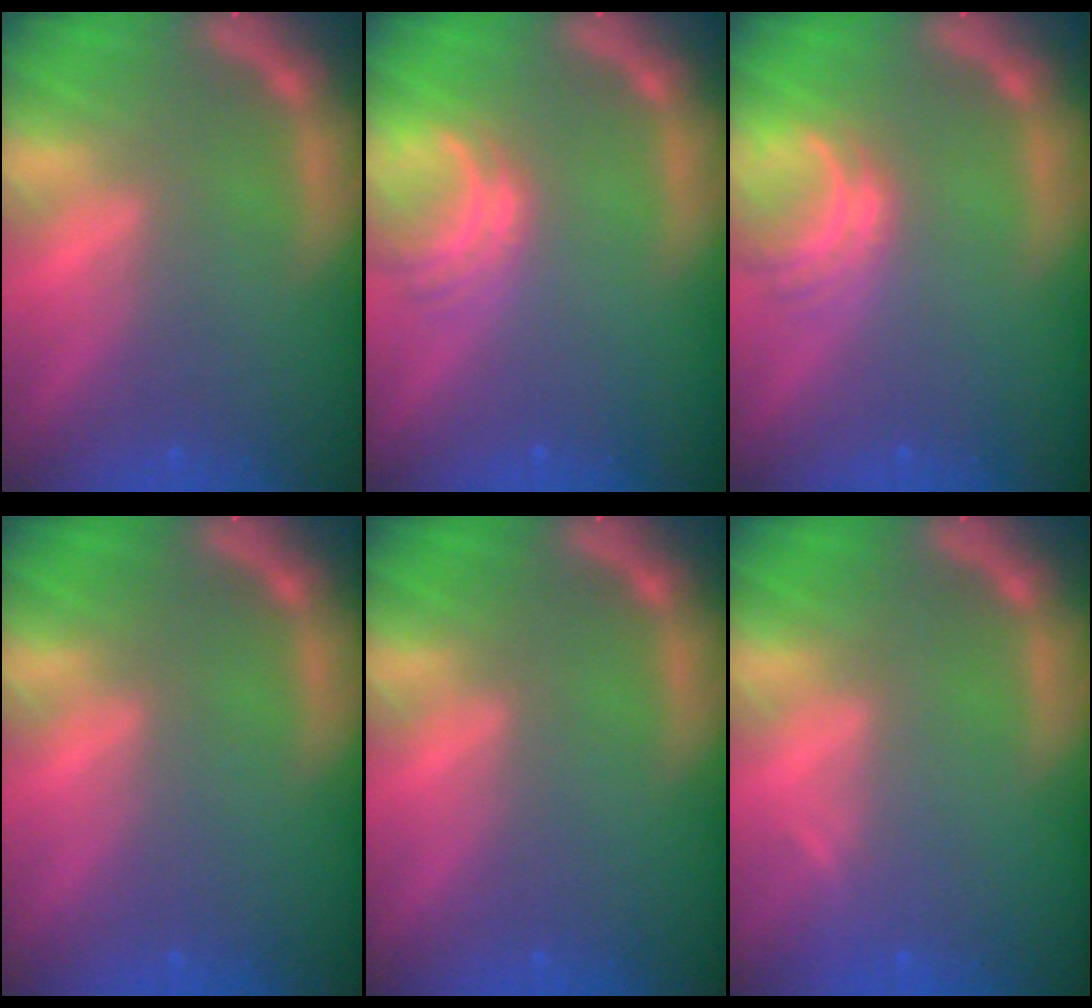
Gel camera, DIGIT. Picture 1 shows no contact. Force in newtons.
{"total": 3.0}
{"total": 3.0}
{"total": 0.0}
{"total": 0.0}
{"total": 0.9}